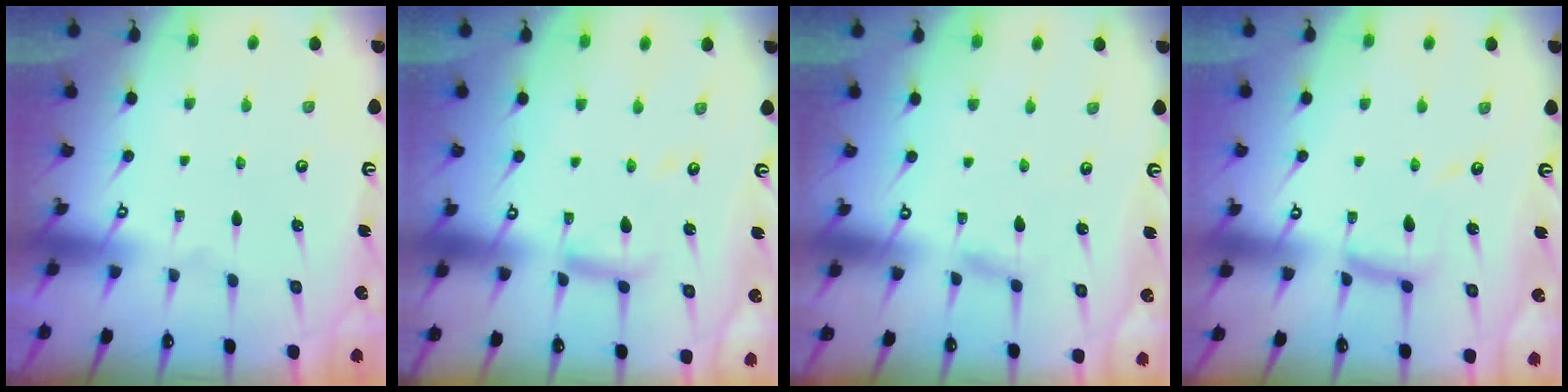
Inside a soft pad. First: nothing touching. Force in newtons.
{"total": 8.5, "press": 8.5, "slide": 0.6}
{"total": 3.9, "press": 3.9, "slide": 0.3}
{"total": 10.1, "press": 10.1, "slide": 0.7}